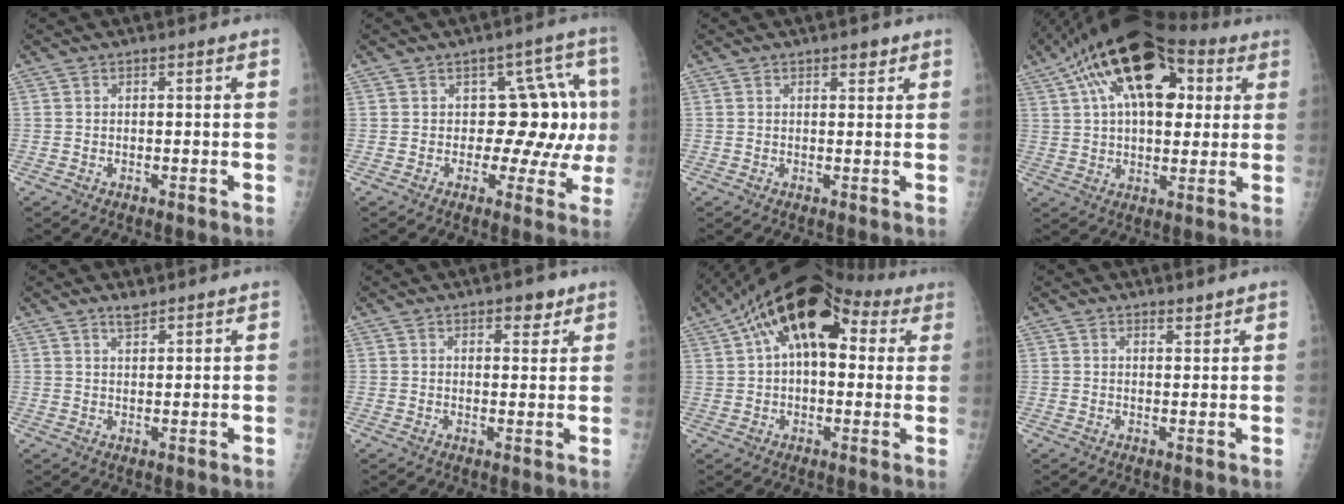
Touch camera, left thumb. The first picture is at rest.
{"total": 11.1, "force": [1.1, 6.9, 8.7], "torque": [-0.045, 0.016, 0.009]}
{"total": 1.9, "force": [1.3, 0.9, 1.1], "torque": [-0.003, -0.006, 0.016]}
{"total": 20.8, "force": [7.6, 11.3, 15.7], "torque": [-0.241, 0.018, 0.118]}
{"total": 2.3, "force": [2.0, 0.7, 0.9], "torque": [-0.010, -0.014, 0.034]}
{"total": 3.6, "force": [2.4, 1.8, 2.0], "torque": [-0.007, -0.011, 0.031]}
{"total": 17.8, "force": [6.3, 9.9, 13.4], "torque": [-0.192, 0.040, 0.092]}
{"total": 1.4, "force": [1.3, 0.4, 0.4], "torque": [0.002, -0.011, 0.019]}